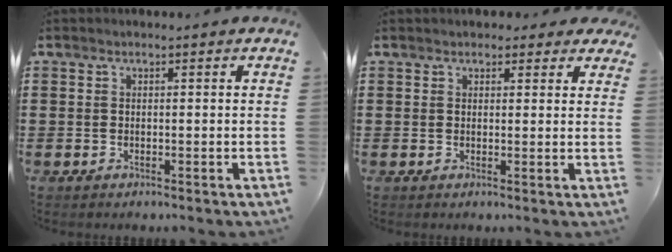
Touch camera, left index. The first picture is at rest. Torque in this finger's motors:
{"motor_torque": [2.14, 0.00, 0.54, 0.00]}